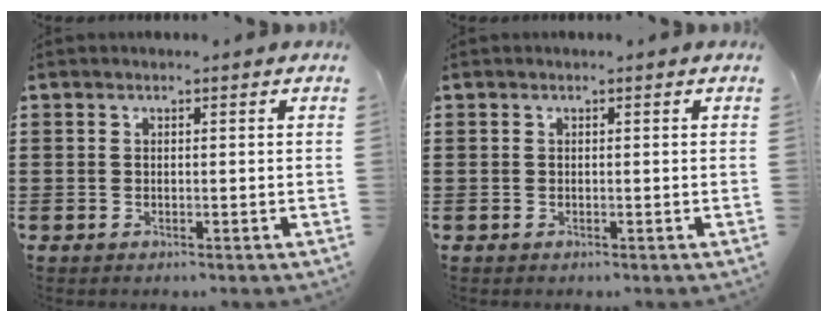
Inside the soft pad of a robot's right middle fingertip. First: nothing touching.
{"total": 0.0}